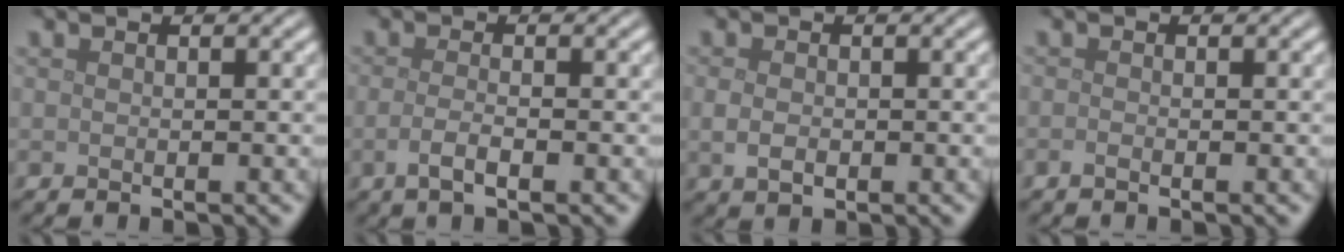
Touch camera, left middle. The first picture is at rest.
{"total": 2.2, "force": [-0.7, 0.8, 1.9], "torque": [-0.034, 0.000, -0.019]}
{"total": 1.8, "force": [-0.2, 1.3, 1.3], "torque": [-0.029, -0.004, -0.002]}
{"total": 0.6, "force": [-0.4, 0.1, 0.4], "torque": [-0.008, -0.003, -0.008]}